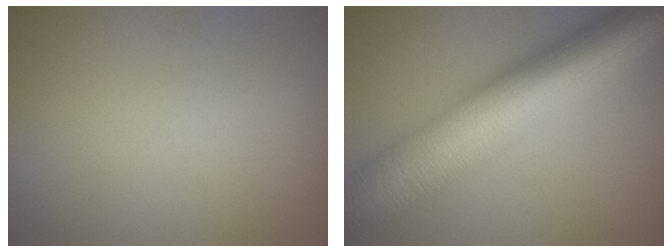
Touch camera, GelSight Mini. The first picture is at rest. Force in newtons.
{"total": 13.1, "press": 13.1, "slide": 0.2}